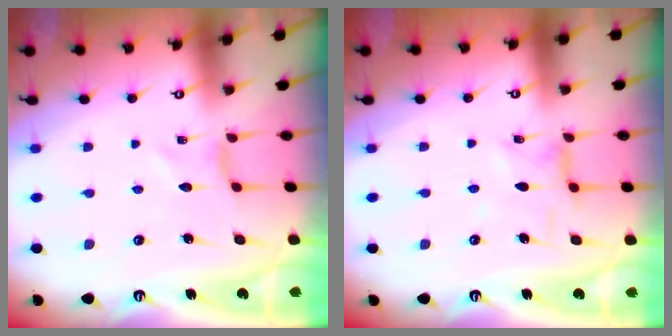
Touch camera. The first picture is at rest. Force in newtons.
{"total": 1.8, "press": 1.8, "slide": 0.3}